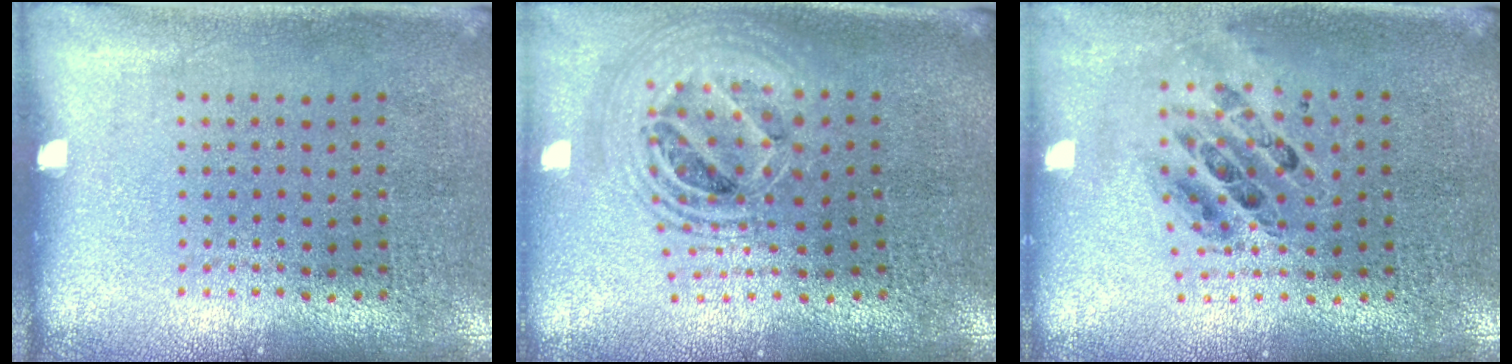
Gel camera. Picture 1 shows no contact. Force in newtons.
{"total": 2.2, "press": 1.7, "slide": 1.4}
{"total": 0.7, "press": 0.7, "slide": 0.0}